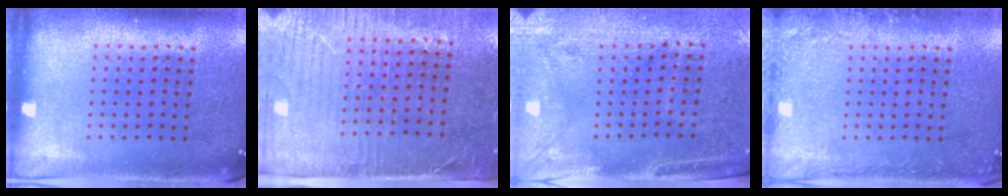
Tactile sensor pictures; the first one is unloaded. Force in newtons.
{"total": 3.1, "press": 2.7, "slide": 1.6}
{"total": 3.0, "press": 2.5, "slide": 1.5}
{"total": 1.7, "press": 1.7, "slide": 0.3}